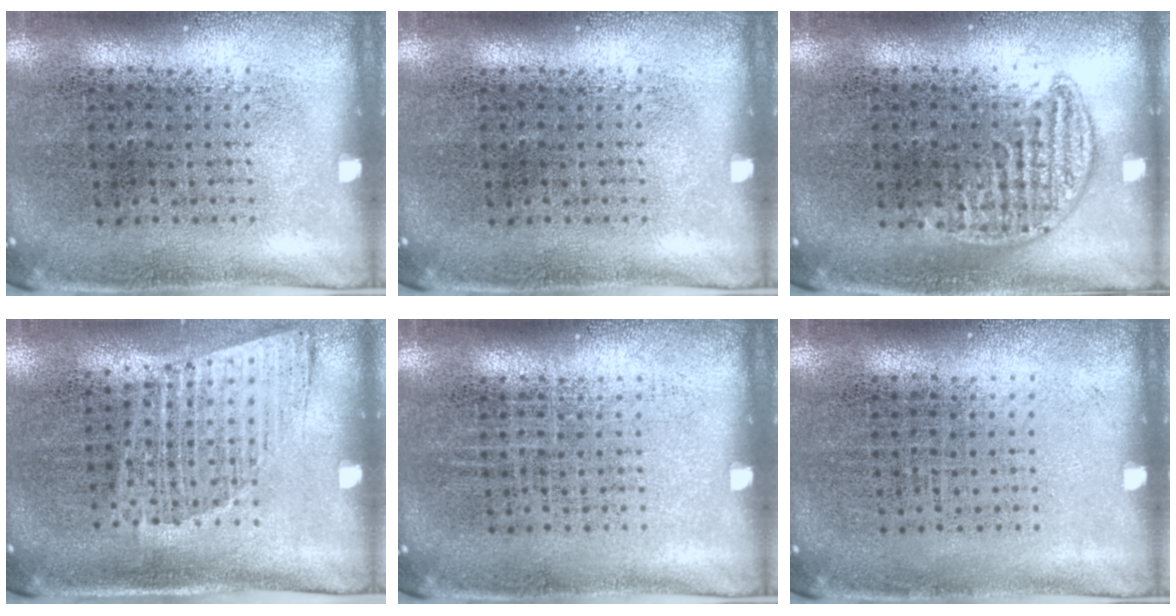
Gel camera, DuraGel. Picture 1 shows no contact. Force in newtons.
{"total": 0.0}
{"total": 0.8, "press": 0.8, "slide": 0.3}
{"total": 1.2, "press": 1.1, "slide": 0.6}
{"total": 0.0}
{"total": 0.0}